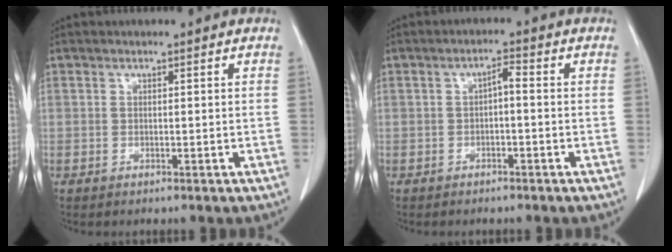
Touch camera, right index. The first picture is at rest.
{"total": 2.1, "force": [-0.3, 0.6, 2.0], "torque": [-0.034, 0.009, -0.005]}